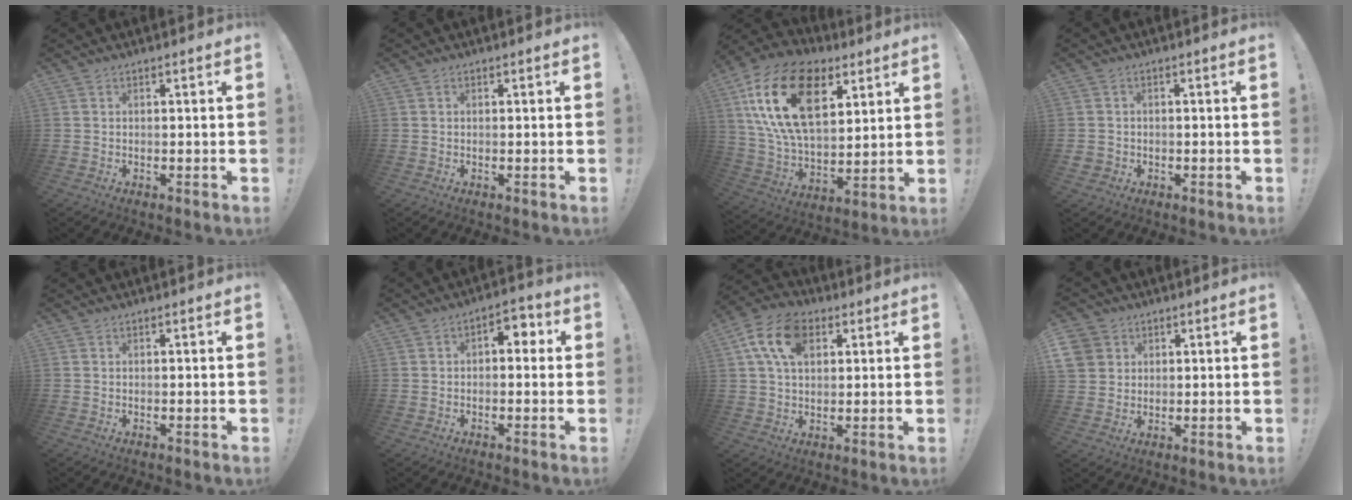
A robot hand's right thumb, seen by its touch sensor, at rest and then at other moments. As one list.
[{"total": 0.0}, {"total": 24.6, "force": [10.4, 14.8, 16.6], "torque": [-0.317, -0.048, 0.192]}, {"total": 2.0, "force": [-0.2, 1.9, 0.7], "torque": [-0.012, 0.002, -0.001]}, {"total": 0.0}, {"total": 4.8, "force": [0.0, 3.2, 3.5], "torque": [-0.037, 0.002, -0.005]}, {"total": 13.3, "force": [5.3, 8.6, 8.6], "torque": [-0.148, -0.001, 0.099]}, {"total": 6.4, "force": [2.7, 5.7, 1.3], "torque": [-0.028, -0.015, 0.054]}]